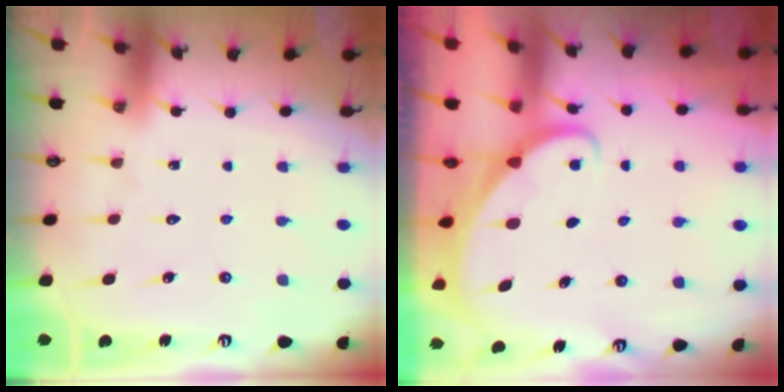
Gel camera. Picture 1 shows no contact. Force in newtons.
{"total": 1.7, "press": 1.7, "slide": 0.1}